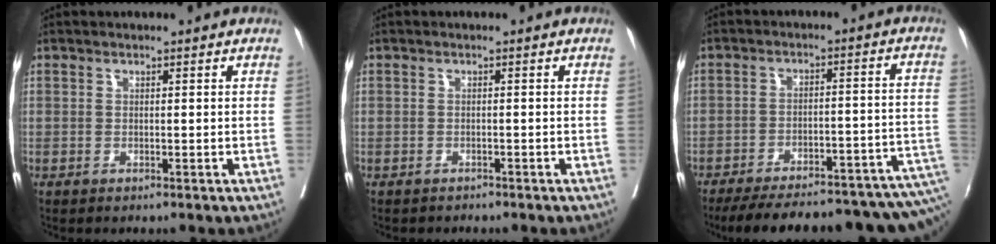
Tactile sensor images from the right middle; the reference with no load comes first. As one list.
[{"total": 1.2, "force": [-1.0, 0.6, -0.1], "torque": [-0.005, 0.001, -0.020]}, {"total": 24.6, "force": [-18.7, 6.1, 14.8], "torque": [-0.171, 0.012, -0.240]}]